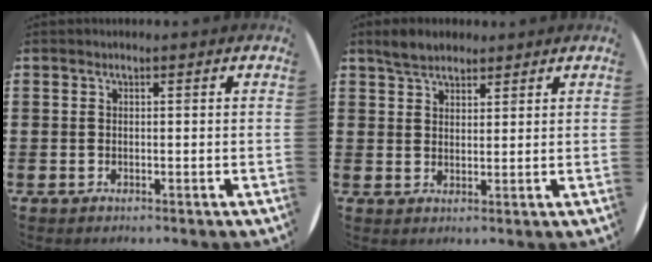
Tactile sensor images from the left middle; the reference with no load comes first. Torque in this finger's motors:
{"motor_torque": [0.12, -0.10, 0.04, 0.02]}